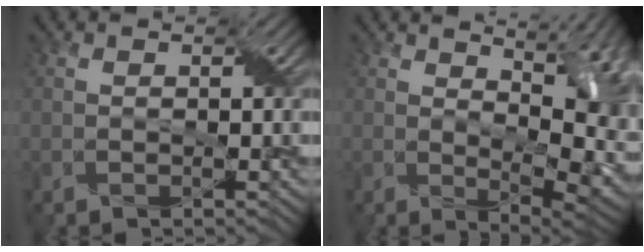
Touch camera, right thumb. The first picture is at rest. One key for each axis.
{"total": 10.6, "fx": 2.8, "fy": 5.1, "fz": 8.9, "tx": -0.107, "ty": -0.006, "tz": 0.058}